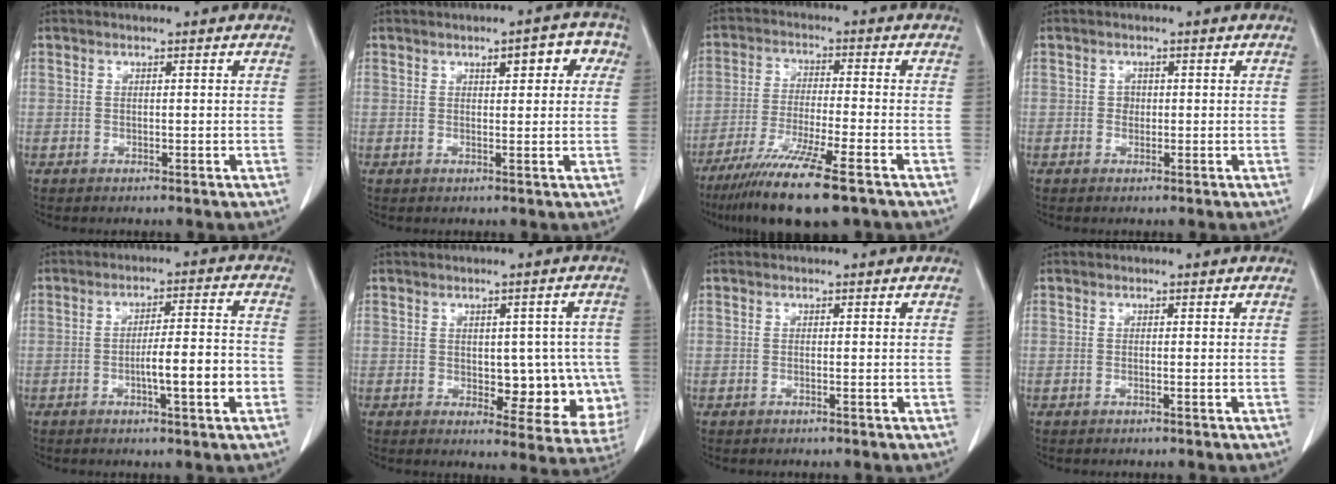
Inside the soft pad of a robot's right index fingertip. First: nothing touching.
{"total": 5.1, "force": [2.0, 1.7, 4.4], "torque": [-0.048, 0.018, 0.018]}
{"total": 13.0, "force": [-8.8, 0.4, 9.6], "torque": [-0.174, -0.040, -0.150]}
{"total": 1.0, "force": [0.0, 0.9, 0.4], "torque": [-0.002, 0.003, 0.000]}
{"total": 7.9, "force": [-2.5, 0.5, 7.5], "torque": [-0.117, 0.009, -0.038]}
{"total": 10.1, "force": [-1.1, 5.3, 8.6], "torque": [-0.081, 0.007, 0.000]}
{"total": 0.0}
{"total": 0.0}